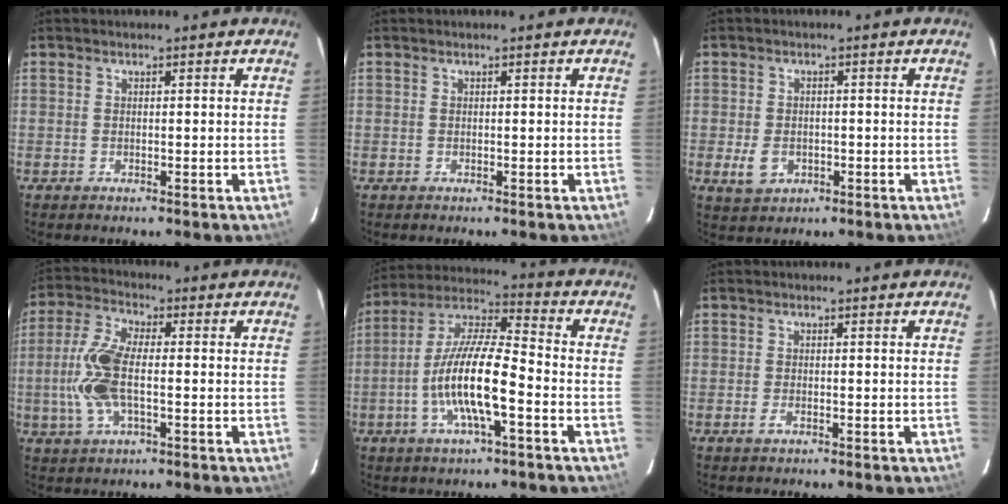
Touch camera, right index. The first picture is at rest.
{"total": 0.0}
{"total": 4.5, "force": [-1.2, 3.6, 2.4], "torque": [-0.055, 0.000, -0.014]}
{"total": 11.0, "force": [-1.4, 4.7, 9.9], "torque": [-0.220, 0.007, -0.032]}
{"total": 13.9, "force": [-4.4, 3.0, 12.9], "torque": [-0.256, -0.002, -0.090]}
{"total": 1.1, "force": [-0.6, 0.5, 0.9], "torque": [-0.018, 0.000, -0.011]}